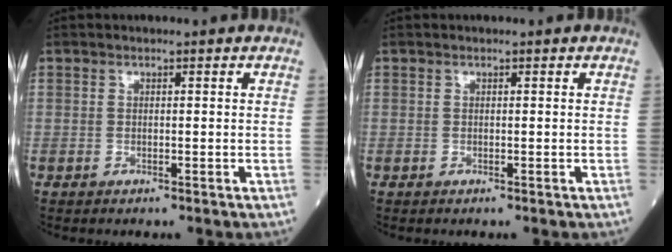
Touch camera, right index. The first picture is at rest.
{"total": 0.0}